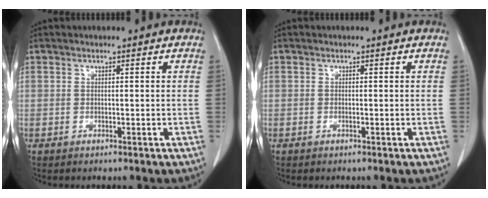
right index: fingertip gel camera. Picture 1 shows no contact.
{"total": 0.0}